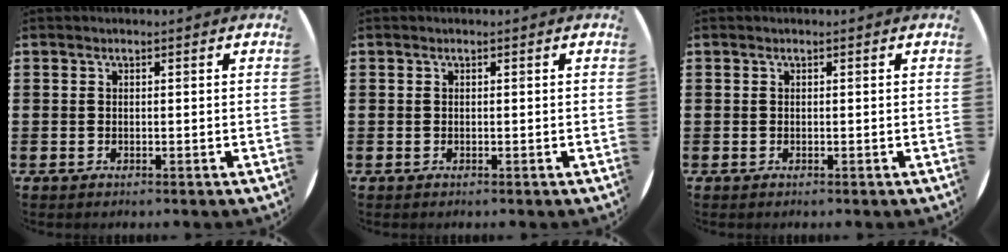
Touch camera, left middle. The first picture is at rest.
{"total": 0.0}
{"total": 0.0}